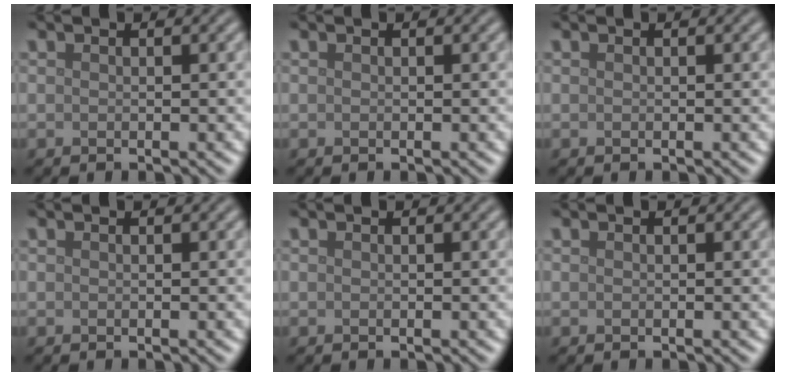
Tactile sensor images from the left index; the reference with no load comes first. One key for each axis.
{"total": 0.0}
{"total": 0.0}
{"total": 0.0}
{"total": 0.0}
{"total": 0.0}